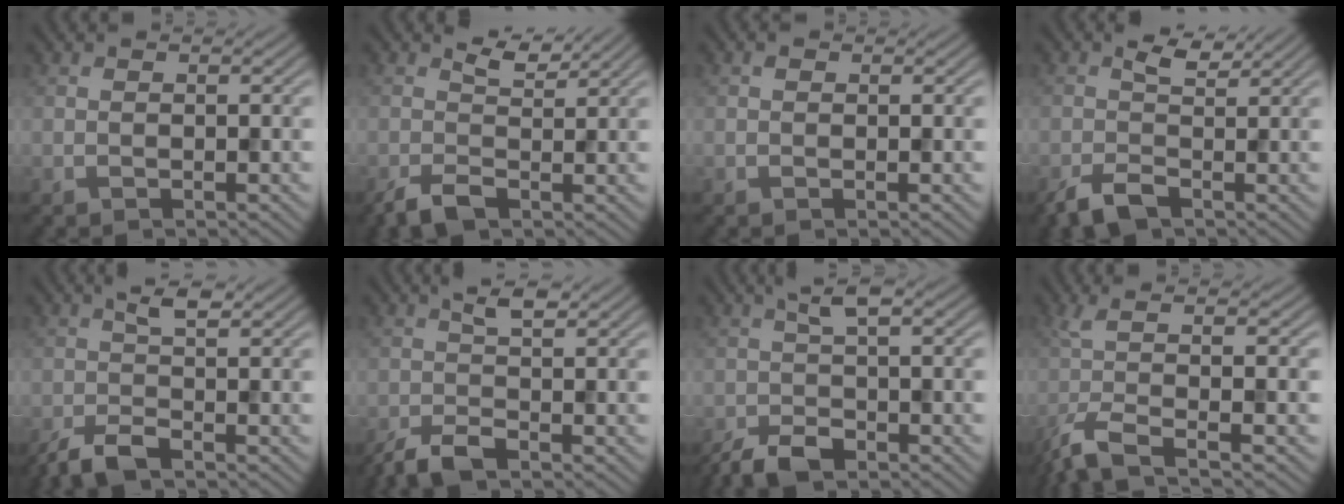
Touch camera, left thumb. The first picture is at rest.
{"total": 3.2, "force": [0.0, 1.7, 2.7], "torque": [-0.063, -0.006, 0.002]}
{"total": 0.5, "force": [0.1, 0.4, 0.2], "torque": [-0.001, -0.002, 0.000]}
{"total": 4.1, "force": [-1.0, 2.1, 3.3], "torque": [-0.071, -0.002, -0.023]}
{"total": 3.6, "force": [-1.7, 0.9, 3.0], "torque": [-0.064, 0.002, -0.039]}
{"total": 3.5, "force": [-1.5, 1.0, 3.0], "torque": [-0.062, 0.001, -0.035]}
{"total": 4.5, "force": [-2.1, 1.5, 3.6], "torque": [-0.075, -0.002, -0.049]}
{"total": 6.6, "force": [-2.8, 1.5, 5.8], "torque": [-0.105, -0.009, -0.071]}